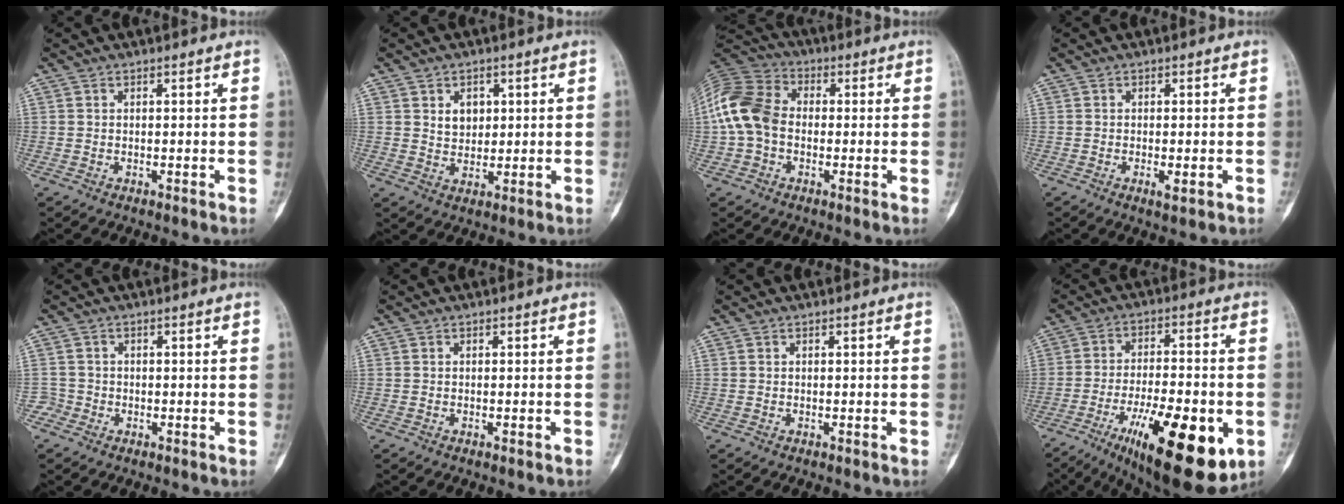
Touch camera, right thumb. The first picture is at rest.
{"total": 4.1, "force": [1.4, 3.2, 2.3], "torque": [-0.013, -0.008, 0.024]}
{"total": 12.5, "force": [-0.8, 9.3, 8.3], "torque": [-0.167, 0.032, -0.028]}
{"total": 2.1, "force": [-0.8, 0.6, 1.9], "torque": [-0.026, -0.003, -0.010]}
{"total": 1.9, "force": [-0.8, 1.6, -0.4], "torque": [0.022, 0.009, -0.024]}
{"total": 0.5, "force": [-0.3, 0.1, 0.4], "torque": [-0.005, 0.001, -0.004]}
{"total": 0.0}
{"total": 21.9, "force": [-8.5, 7.6, 18.8], "torque": [-0.260, 0.010, -0.119]}